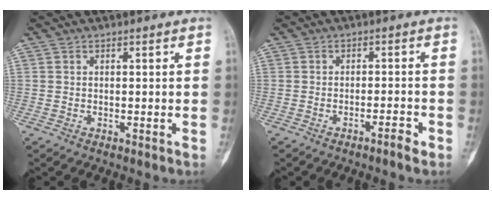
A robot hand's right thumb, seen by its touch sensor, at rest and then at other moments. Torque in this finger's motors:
{"motor_torque": [-0.58, -0.21, -0.28, -0.12, -0.02]}